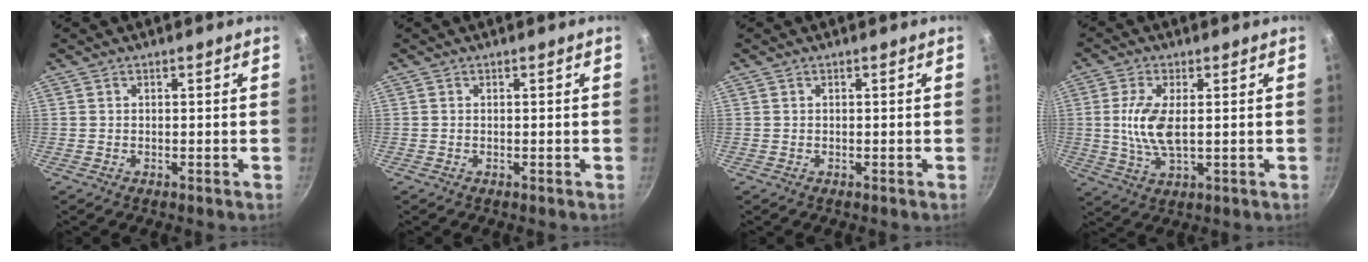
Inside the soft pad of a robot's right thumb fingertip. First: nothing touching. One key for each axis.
{"total": 0.0}
{"total": 0.0}
{"total": 8.3, "fx": 0.7, "fy": 3.6, "fz": 7.4, "tx": -0.154, "ty": -0.003, "tz": 0.013}